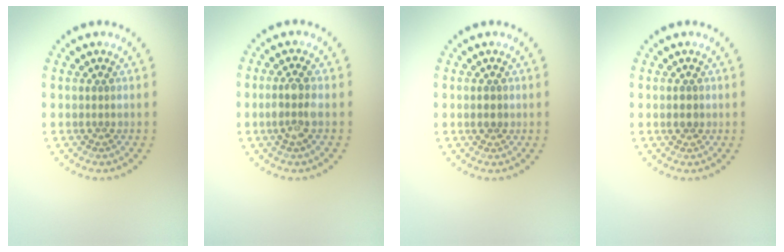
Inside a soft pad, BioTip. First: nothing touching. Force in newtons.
{"total": 2.2, "press": 2.0, "slide": 1.0}
{"total": 1.4, "press": 1.4, "slide": 0.2}
{"total": 1.4, "press": 1.4, "slide": 0.2}